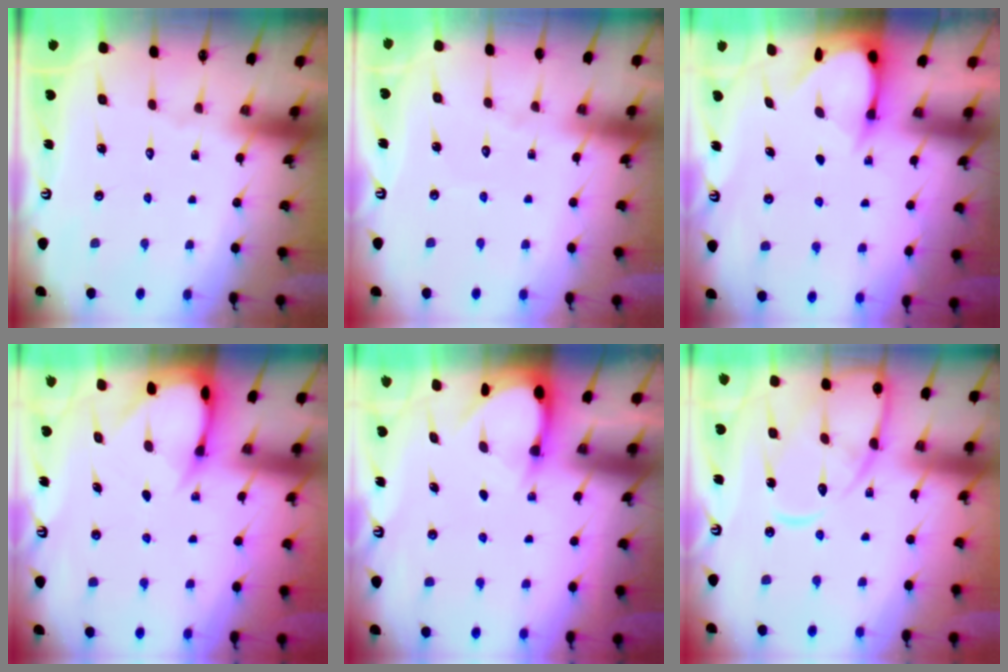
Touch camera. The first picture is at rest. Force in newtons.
{"total": 2.3, "press": 2.3, "slide": 0.2}
{"total": 3.6, "press": 3.6, "slide": 0.3}
{"total": 4.2, "press": 4.1, "slide": 0.6}
{"total": 2.9, "press": 2.9, "slide": 0.3}
{"total": 13.5, "press": 13.4, "slide": 1.2}